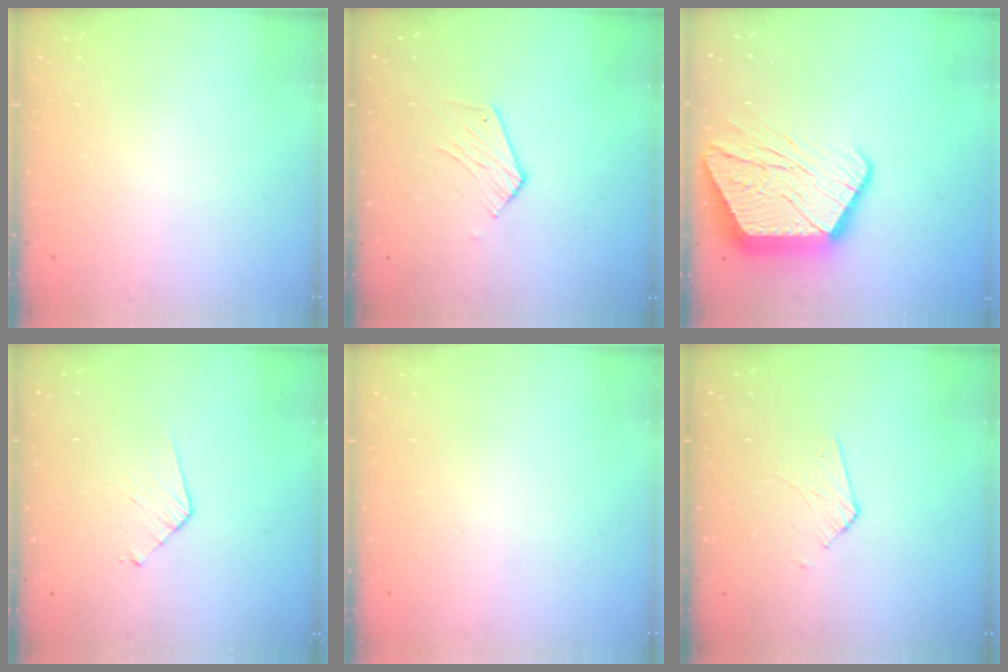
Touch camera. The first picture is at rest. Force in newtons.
{"total": 4.8, "press": 4.8, "slide": 0.4}
{"total": 20.1, "press": 20.0, "slide": 1.3}
{"total": 5.0, "press": 5.0, "slide": 0.4}
{"total": 0.0}
{"total": 2.7, "press": 2.7, "slide": 0.2}